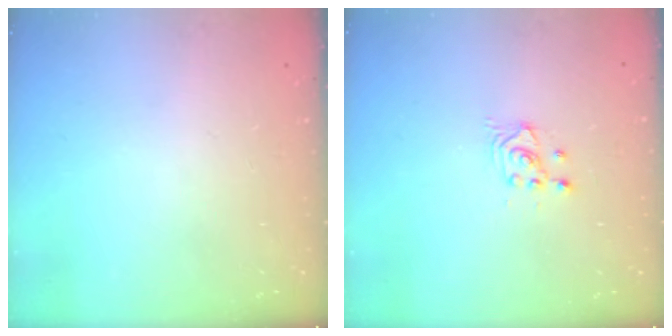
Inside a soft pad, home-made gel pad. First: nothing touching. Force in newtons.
{"total": 2.7, "press": 2.7, "slide": 0.2}